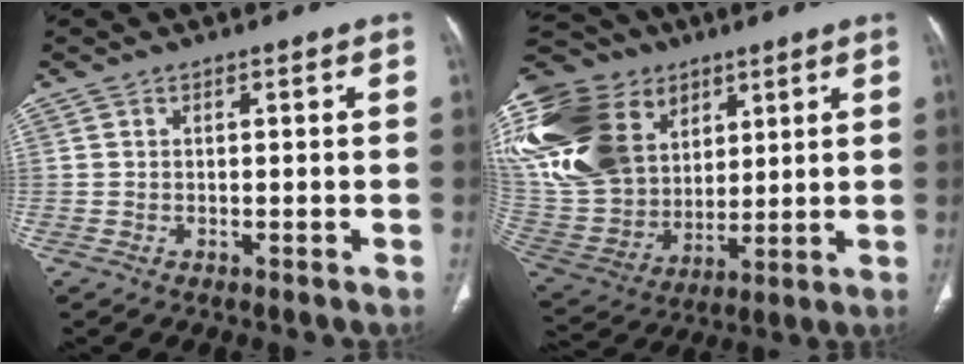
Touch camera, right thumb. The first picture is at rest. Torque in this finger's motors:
{"motor_torque": [-1.05, 1.98, 1.36, 1.41, 0.26]}